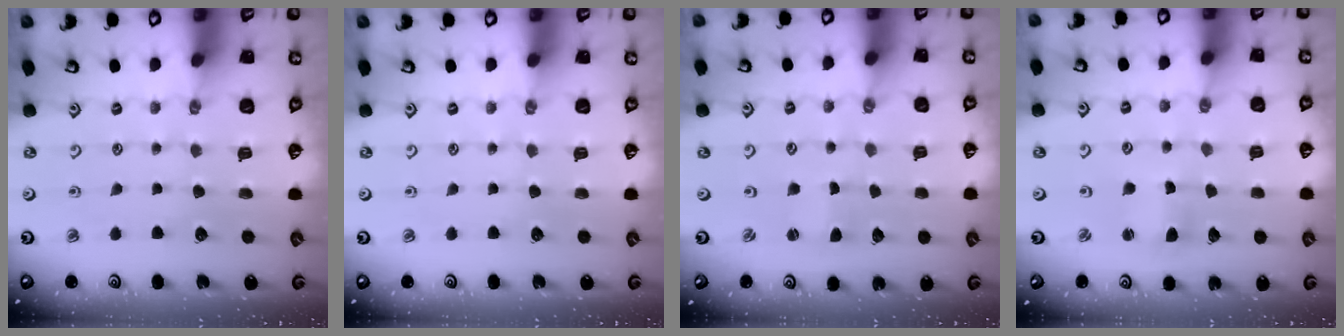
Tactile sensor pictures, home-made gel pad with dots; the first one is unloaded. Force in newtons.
{"total": 0.0}
{"total": 0.0}
{"total": 2.9, "press": 2.9, "slide": 0.3}